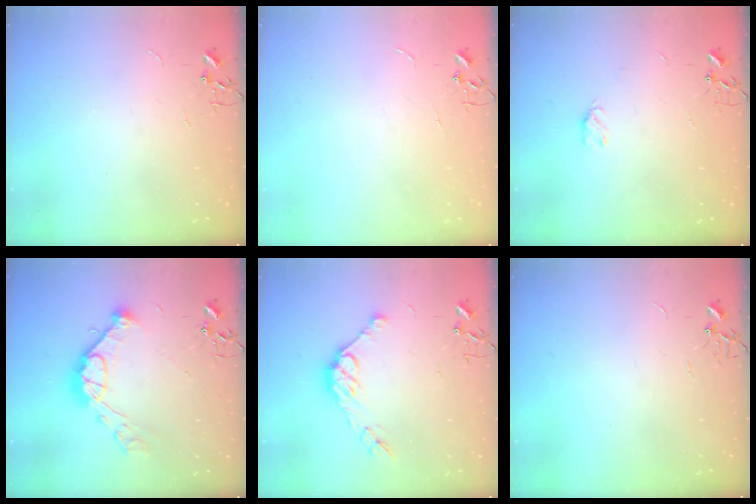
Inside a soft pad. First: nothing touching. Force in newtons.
{"total": 0.0}
{"total": 2.5, "press": 2.5, "slide": 0.5}
{"total": 14.2, "press": 14.1, "slide": 1.8}
{"total": 10.9, "press": 10.8, "slide": 0.9}
{"total": 0.0}